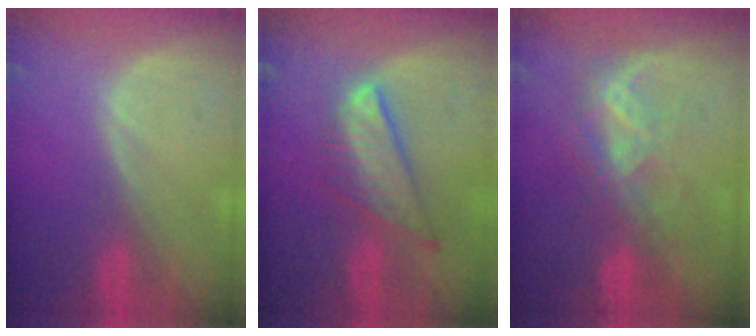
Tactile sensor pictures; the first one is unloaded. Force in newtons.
{"total": 7.9, "press": 6.6, "slide": 4.3}
{"total": 6.7, "press": 6.0, "slide": 3.0}